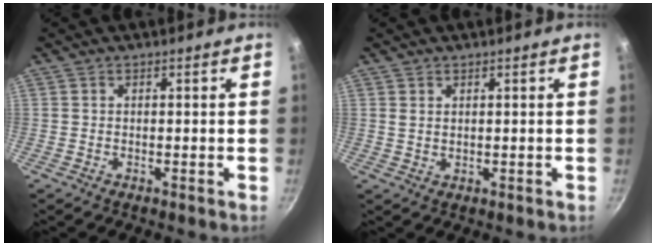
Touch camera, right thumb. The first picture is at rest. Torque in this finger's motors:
{"motor_torque": [-0.11, 0.63, 0.11, -0.01, 0.03]}